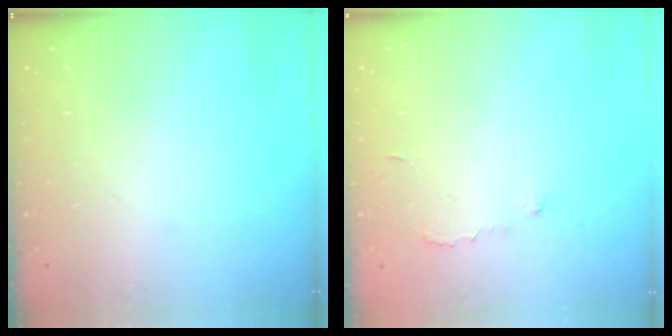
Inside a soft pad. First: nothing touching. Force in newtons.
{"total": 5.5, "press": 5.5, "slide": 0.2}